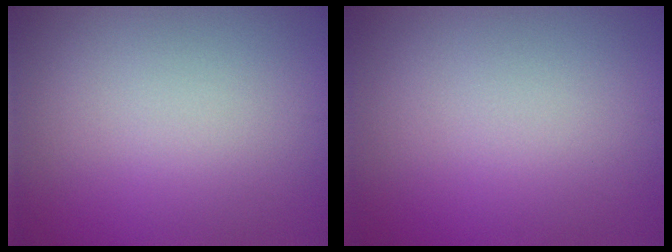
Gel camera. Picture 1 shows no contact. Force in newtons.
{"total": 0.0}